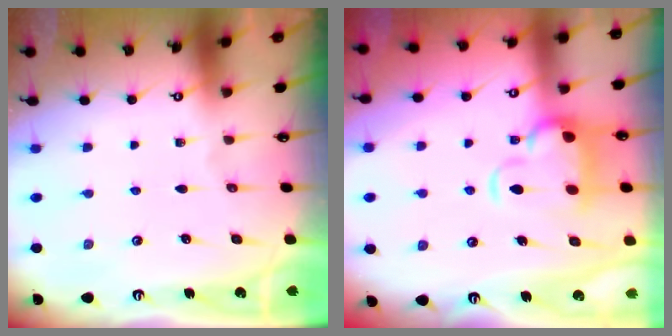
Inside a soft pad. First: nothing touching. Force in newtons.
{"total": 5.7, "press": 5.5, "slide": 1.5}